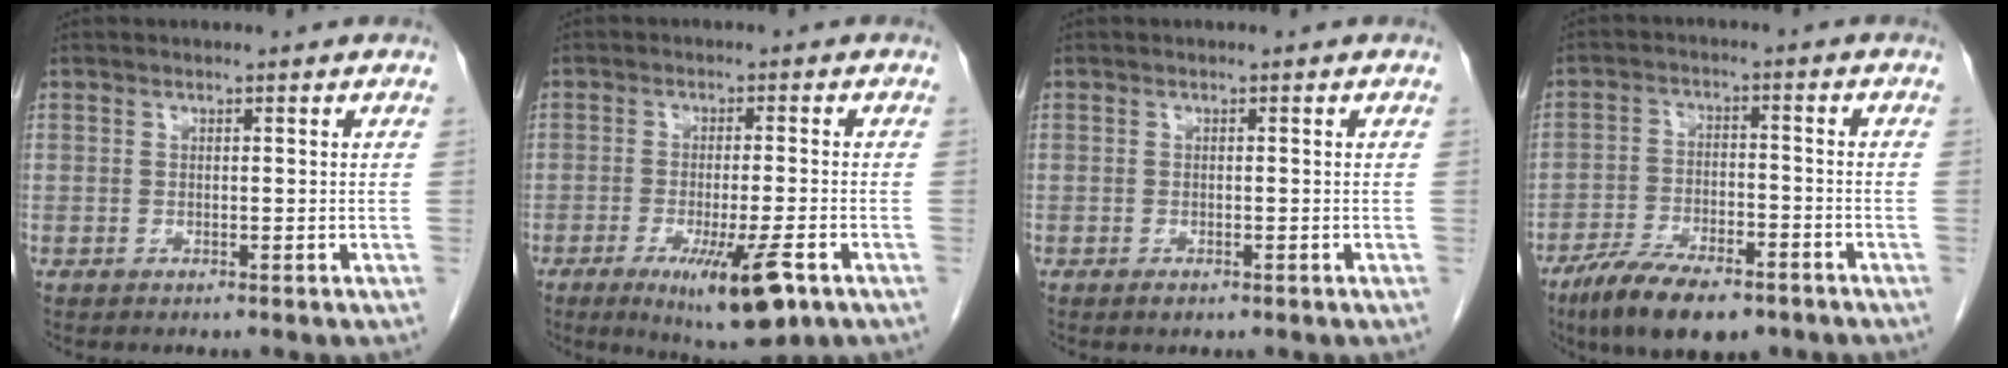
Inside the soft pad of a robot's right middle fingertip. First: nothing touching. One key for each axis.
{"total": 10.3, "fx": -5.1, "fy": 1.2, "fz": 8.9, "tx": -0.143, "ty": -0.028, "tz": -0.071}
{"total": 0.8, "fx": -0.6, "fy": 0.3, "fz": 0.6, "tx": -0.013, "ty": -0.003, "tz": -0.005}
{"total": 11.5, "fx": -8.2, "fy": 3.8, "fz": 7.1, "tx": -0.124, "ty": -0.015, "tz": -0.139}